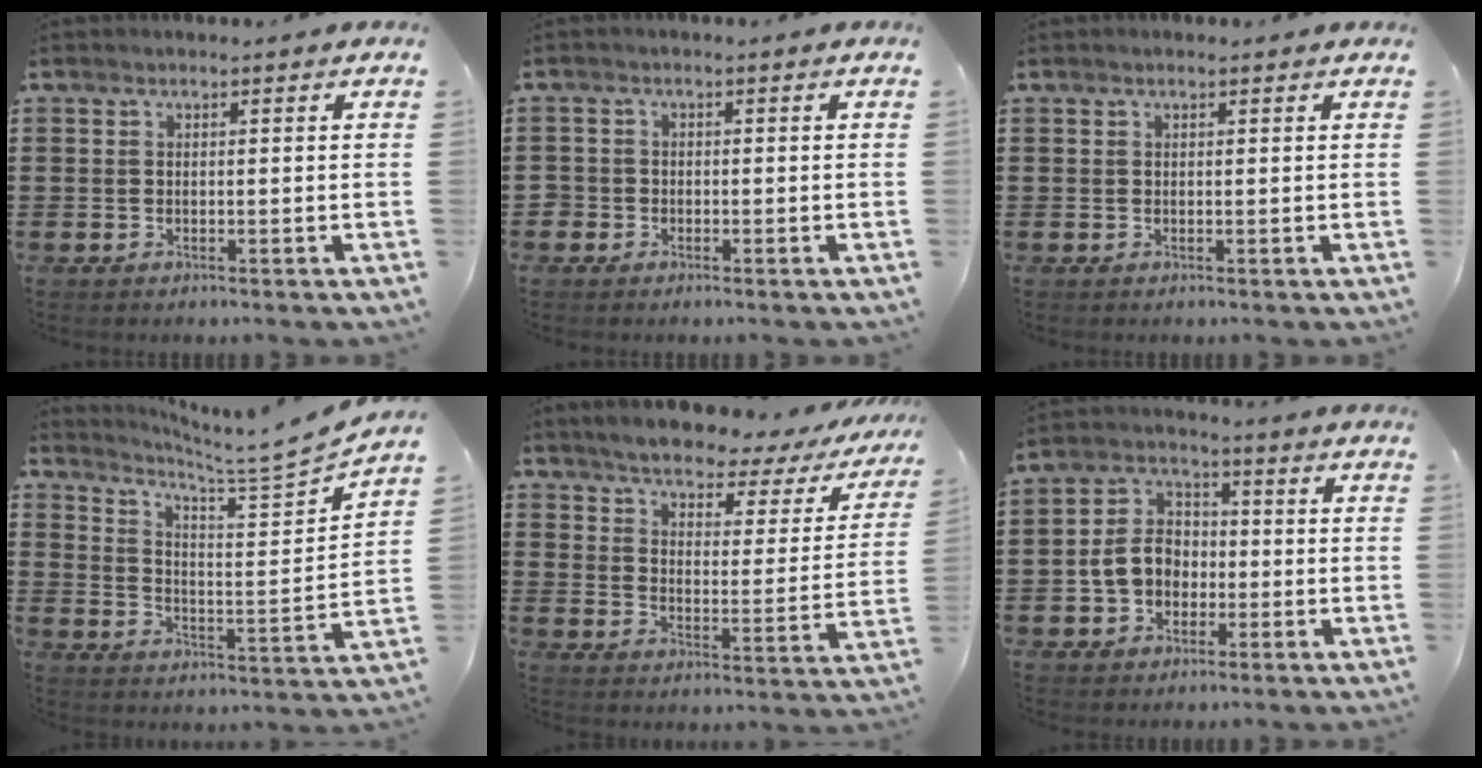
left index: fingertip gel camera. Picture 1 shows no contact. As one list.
[{"total": 1.4, "force": [-0.9, 1.1, 0.0], "torque": [-0.004, 0.001, -0.020]}, {"total": 0.0}, {"total": 5.2, "force": [4.6, -1.1, 2.1], "torque": [-0.055, -0.048, 0.065]}, {"total": 3.8, "force": [3.5, 0.4, 1.3], "torque": [-0.047, -0.030, 0.052]}, {"total": 6.7, "force": [-1.4, 5.5, 3.6], "torque": [-0.090, 0.014, -0.029]}]